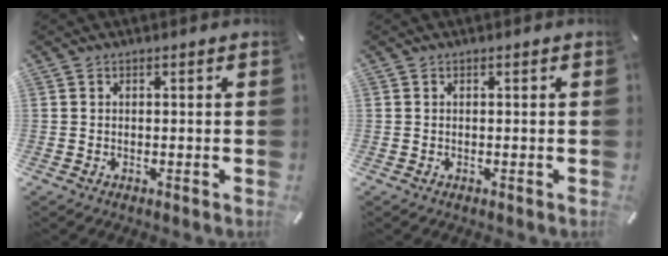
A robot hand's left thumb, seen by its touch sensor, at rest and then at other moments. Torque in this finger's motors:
{"motor_torque": [0.00, 0.00, 0.00, 0.00, 0.00]}